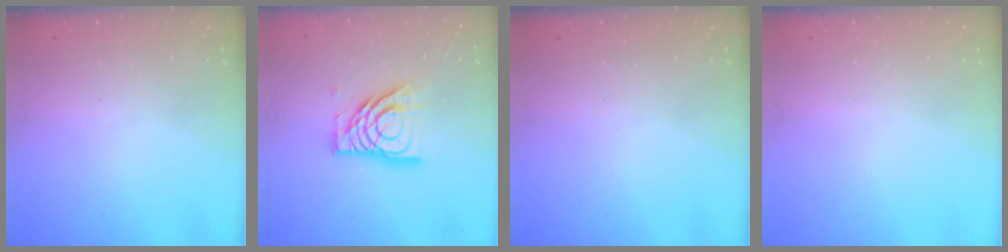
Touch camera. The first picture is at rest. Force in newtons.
{"total": 14.2, "press": 14.1, "slide": 1.6}
{"total": 0.0}
{"total": 0.0}